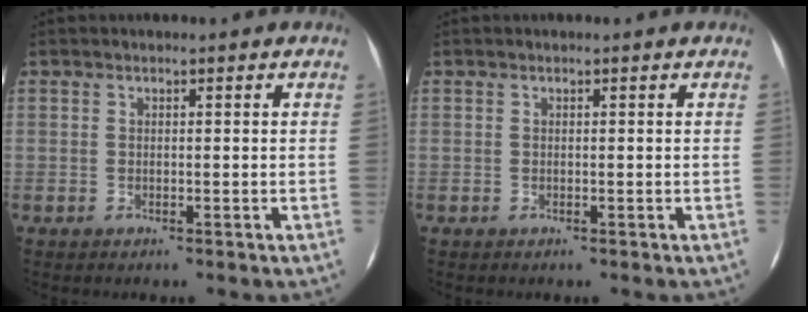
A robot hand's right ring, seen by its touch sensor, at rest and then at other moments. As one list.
[{"total": 0.0}]